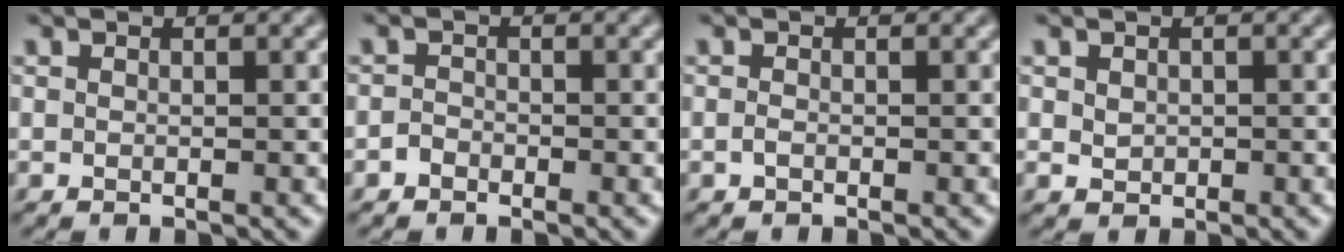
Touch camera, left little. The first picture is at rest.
{"total": 1.0, "force": [-0.7, 0.7, 0.2], "torque": [-0.001, 0.001, -0.015]}
{"total": 0.6, "force": [-0.3, 0.4, 0.4], "torque": [-0.011, 0.000, -0.007]}
{"total": 1.1, "force": [0.1, 1.0, 0.4], "torque": [-0.009, -0.002, 0.005]}